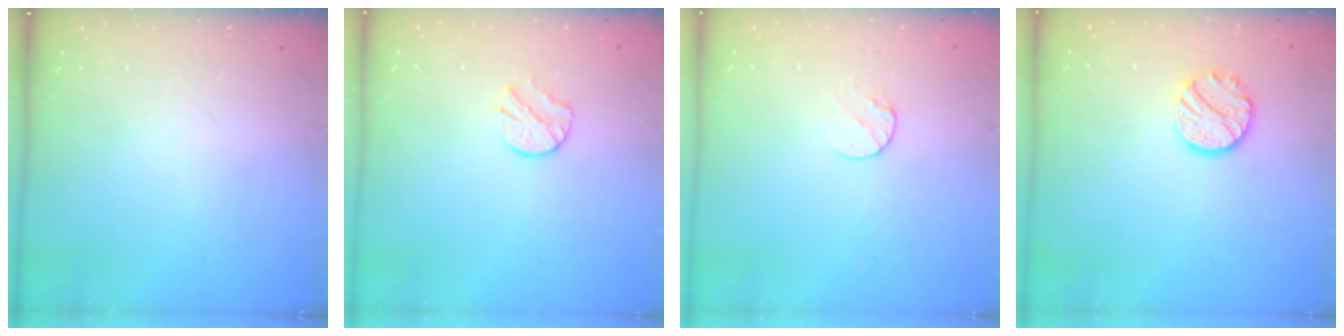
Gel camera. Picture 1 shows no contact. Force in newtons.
{"total": 6.1, "press": 6.1, "slide": 0.7}
{"total": 6.0, "press": 6.0, "slide": 0.6}
{"total": 10.0, "press": 9.9, "slide": 0.5}